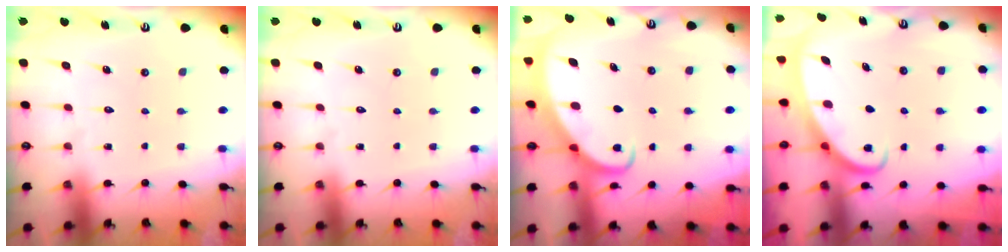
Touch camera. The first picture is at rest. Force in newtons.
{"total": 0.0}
{"total": 2.0, "press": 2.0, "slide": 0.3}
{"total": 2.4, "press": 2.4, "slide": 0.4}